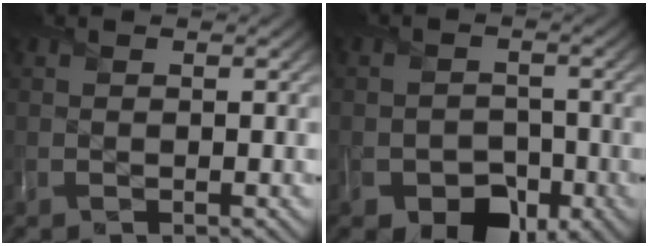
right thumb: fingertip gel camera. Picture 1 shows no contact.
{"total": 6.8, "force": [-3.5, 4.8, 3.4], "torque": [-0.047, -0.006, -0.054]}